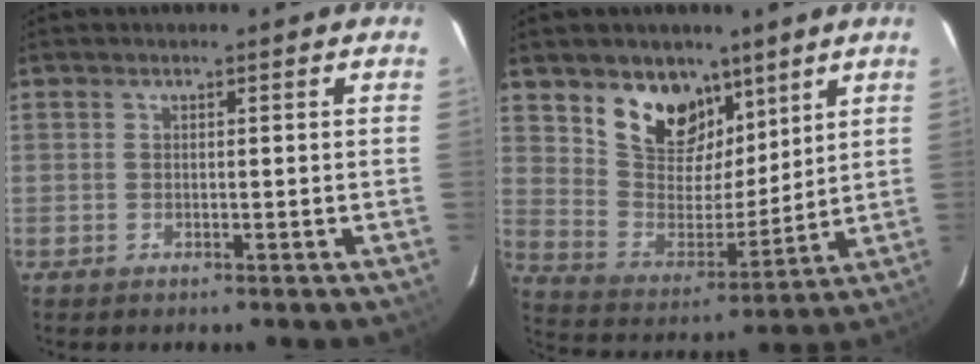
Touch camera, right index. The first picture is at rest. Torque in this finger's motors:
{"motor_torque": [1.07, 1.07, 0.20, 0.07]}